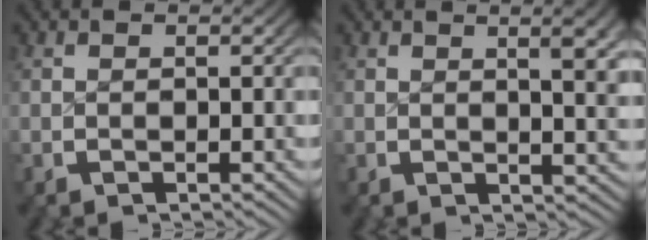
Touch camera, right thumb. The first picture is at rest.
{"total": 3.8, "force": [1.2, 1.0, 3.5], "torque": [-0.038, -0.004, 0.021]}